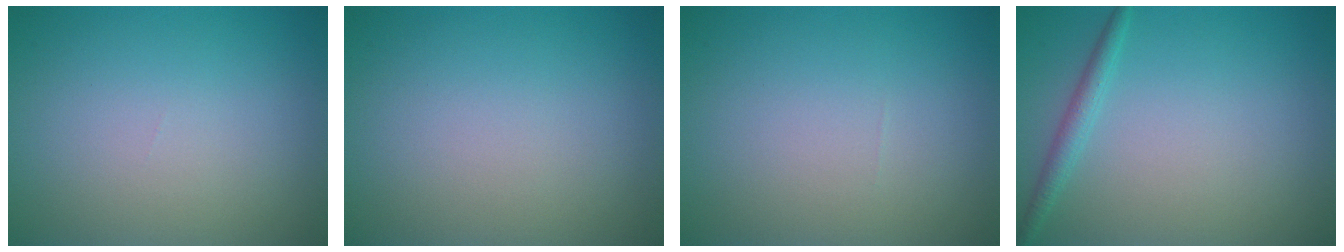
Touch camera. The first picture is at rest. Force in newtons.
{"total": 0.0}
{"total": 0.0}
{"total": 1.6, "press": 1.6, "slide": 0.1}